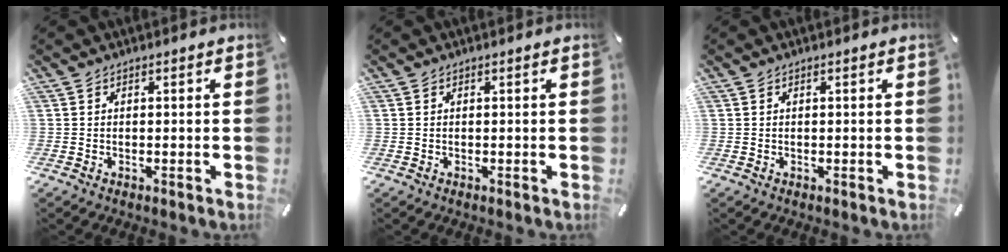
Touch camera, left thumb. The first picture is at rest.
{"total": 0.0}
{"total": 0.0}